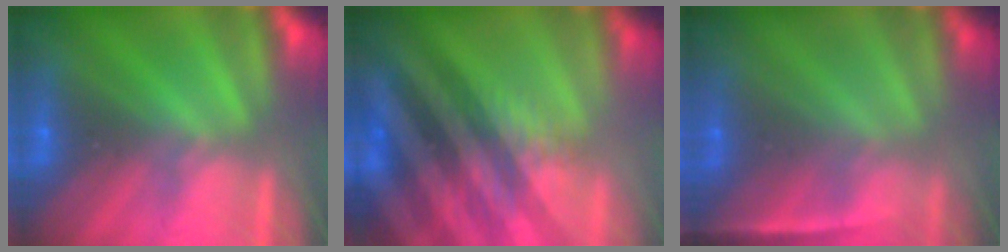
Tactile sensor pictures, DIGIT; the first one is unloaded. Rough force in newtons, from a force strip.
{"total": 4.6}
{"total": 1.4}